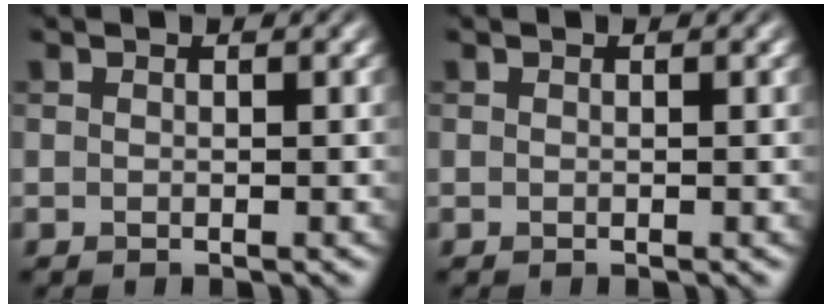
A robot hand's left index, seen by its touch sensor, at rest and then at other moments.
{"total": 0.0}